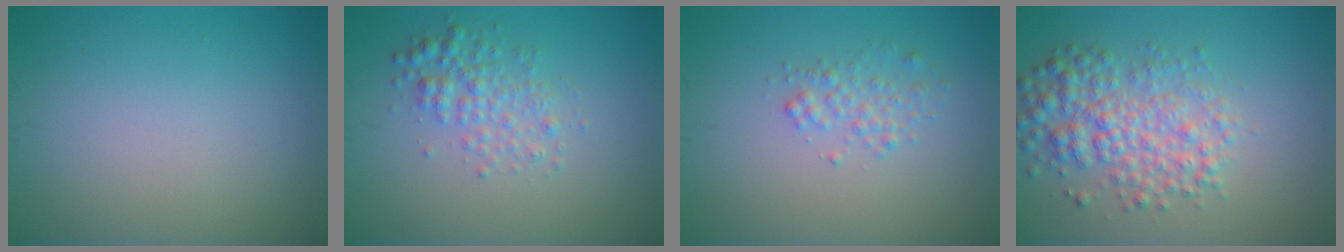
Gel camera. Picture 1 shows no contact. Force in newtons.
{"total": 2.6, "press": 2.6, "slide": 0.1}
{"total": 1.6, "press": 1.6, "slide": 0.1}
{"total": 5.0, "press": 5.0, "slide": 0.1}